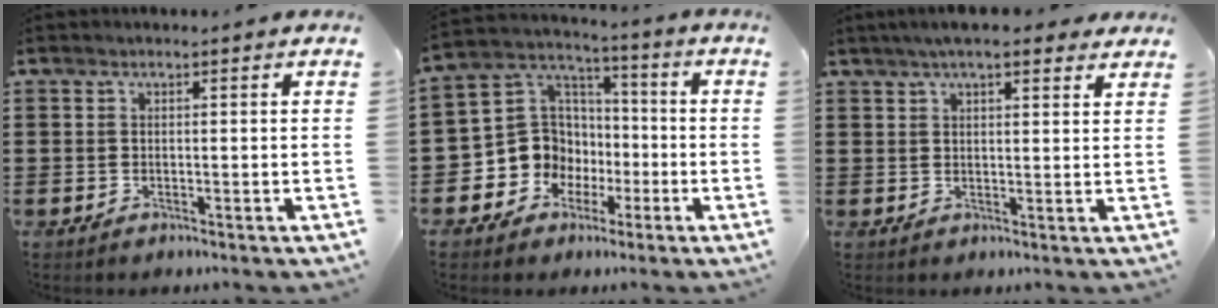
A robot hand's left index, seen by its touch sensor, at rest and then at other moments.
{"total": 10.1, "force": [-2.5, 9.4, 2.7], "torque": [-0.106, 0.003, -0.043]}
{"total": 5.0, "force": [3.9, 1.2, 2.9], "torque": [-0.065, 0.003, 0.070]}